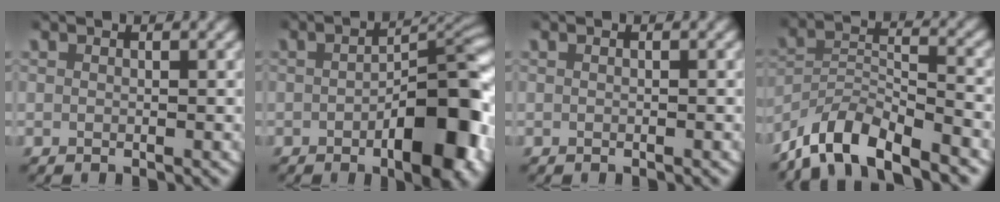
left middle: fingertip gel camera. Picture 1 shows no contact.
{"total": 8.9, "force": [-2.8, 3.4, 7.8], "torque": [-0.095, 0.007, -0.044]}
{"total": 0.0}
{"total": 7.5, "force": [-5.6, 3.3, 3.8], "torque": [-0.064, 0.000, -0.099]}